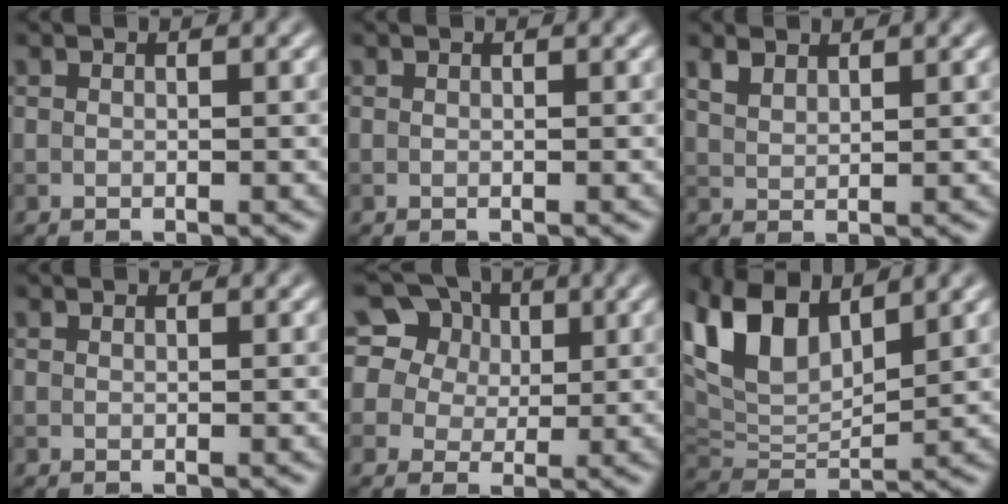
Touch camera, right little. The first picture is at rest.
{"total": 0.0}
{"total": 1.7, "force": [1.5, 0.6, 0.6], "torque": [-0.021, 0.004, 0.034]}
{"total": 0.0}
{"total": 12.1, "force": [6.9, 8.4, 5.4], "torque": [-0.126, 0.045, 0.095]}
{"total": 8.9, "force": [5.0, 4.2, 6.0], "torque": [-0.138, 0.015, 0.092]}